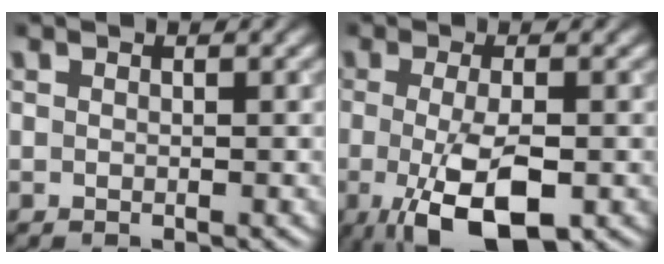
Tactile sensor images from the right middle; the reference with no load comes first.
{"total": 7.1, "force": [-2.0, 2.3, 6.4], "torque": [-0.122, -0.017, -0.031]}